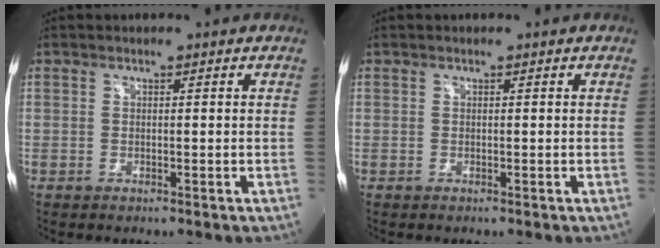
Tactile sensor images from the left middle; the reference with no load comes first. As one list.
[{"total": 0.0}]